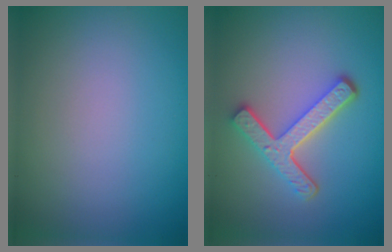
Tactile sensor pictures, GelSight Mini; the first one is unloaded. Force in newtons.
{"total": 4.7, "press": 3.4, "slide": 3.2}